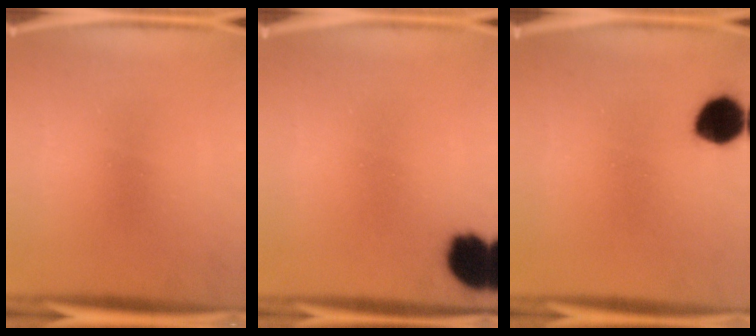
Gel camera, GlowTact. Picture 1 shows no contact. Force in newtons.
{"total": 10.7}
{"total": 8.3}